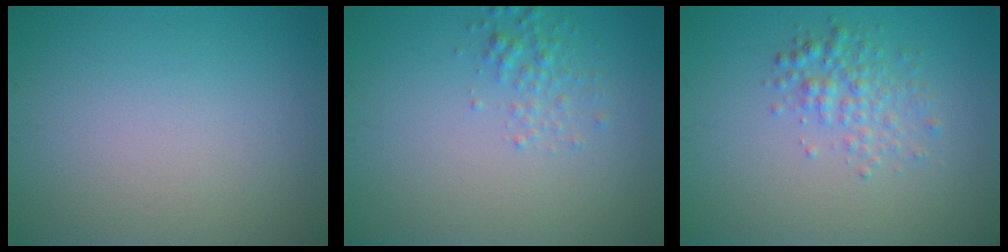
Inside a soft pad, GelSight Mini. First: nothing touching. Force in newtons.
{"total": 1.6, "press": 1.6, "slide": 0.1}
{"total": 2.5, "press": 2.5, "slide": 0.1}